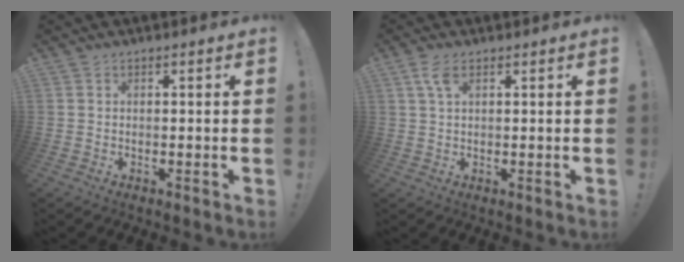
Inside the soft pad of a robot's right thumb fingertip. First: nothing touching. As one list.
[{"total": 3.9, "force": [1.8, 1.5, 3.1], "torque": [-0.062, 0.002, 0.032]}]